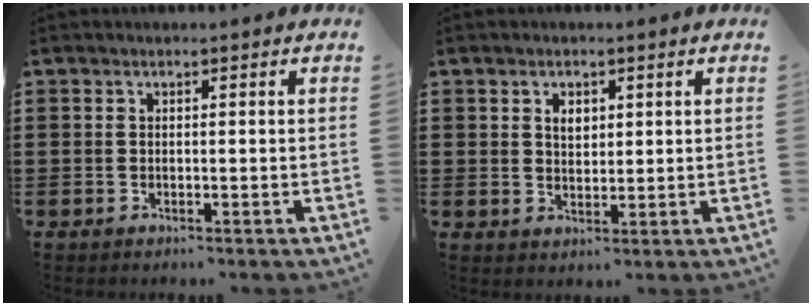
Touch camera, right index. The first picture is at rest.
{"total": 2.3, "force": [0.9, 1.5, 1.5], "torque": [-0.025, 0.003, 0.015]}